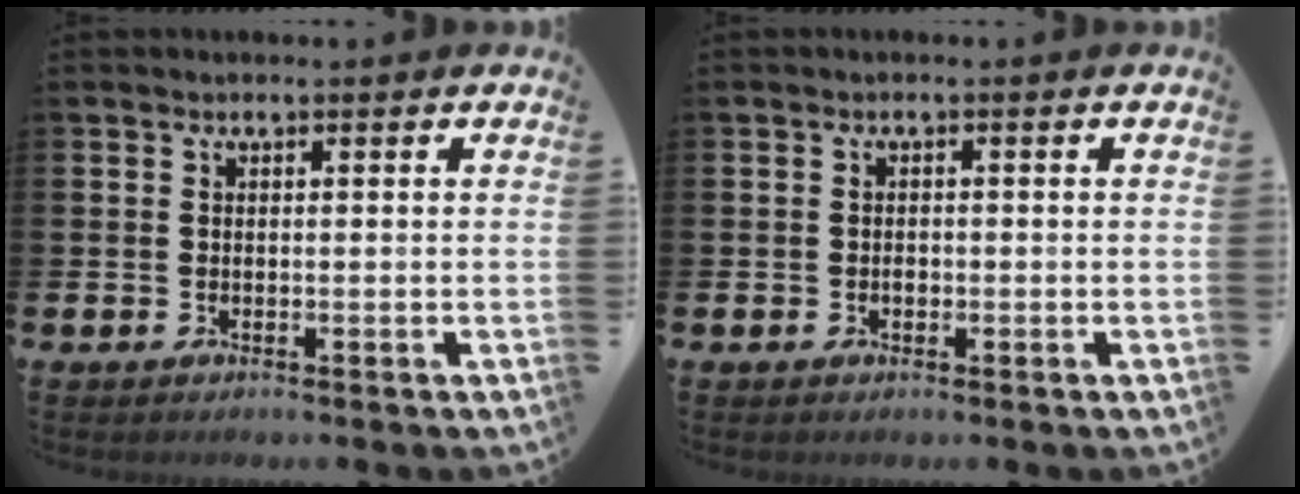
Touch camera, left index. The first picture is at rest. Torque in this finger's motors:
{"motor_torque": [0.18, 0.00, 0.01, 0.03]}